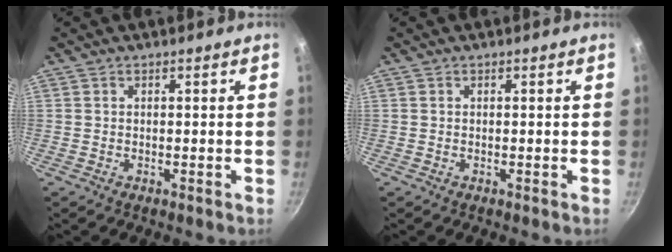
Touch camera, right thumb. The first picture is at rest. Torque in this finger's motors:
{"motor_torque": [-0.22, 0.16, 0.00, 0.00, 0.00]}